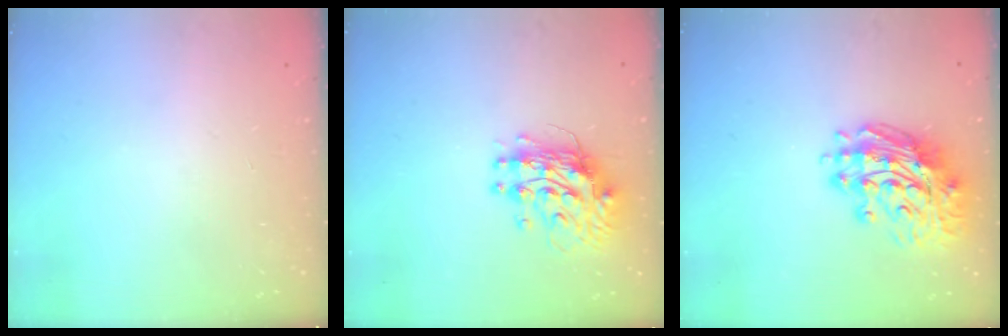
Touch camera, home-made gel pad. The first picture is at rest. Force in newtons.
{"total": 11.0, "press": 10.9, "slide": 1.0}
{"total": 15.0, "press": 14.9, "slide": 1.6}